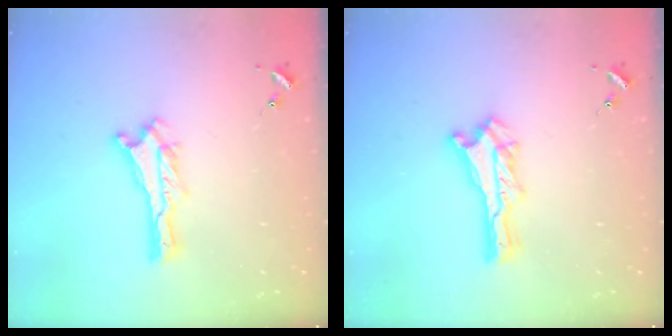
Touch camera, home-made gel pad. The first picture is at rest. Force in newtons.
{"total": 0.6, "press": 0.5, "slide": 0.2}